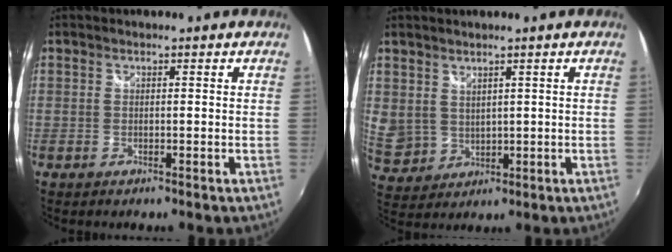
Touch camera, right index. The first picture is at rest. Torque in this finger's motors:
{"motor_torque": [0.39, 0.33, 0.14, -0.01]}